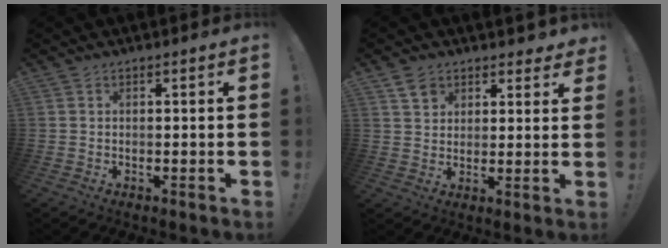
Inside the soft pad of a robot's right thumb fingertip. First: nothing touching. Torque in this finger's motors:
{"motor_torque": [0.42, 0.42, -0.24, 0.49, 0.00]}